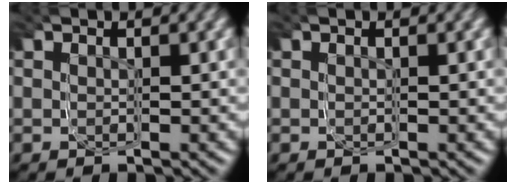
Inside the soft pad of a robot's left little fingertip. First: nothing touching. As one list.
[{"total": 0.0}]